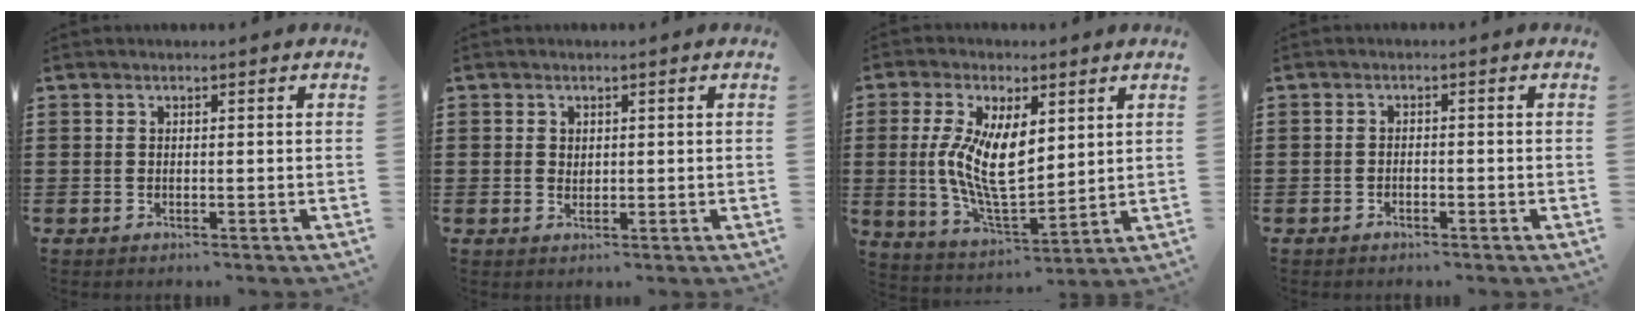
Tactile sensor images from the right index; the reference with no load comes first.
{"total": 0.8, "force": [0.3, 0.6, 0.3], "torque": [-0.008, 0.000, 0.008]}
{"total": 10.7, "force": [1.6, 4.9, 9.3], "torque": [-0.182, 0.002, 0.030]}
{"total": 1.1, "force": [-1.0, 0.4, 0.2], "torque": [-0.008, 0.000, -0.021]}